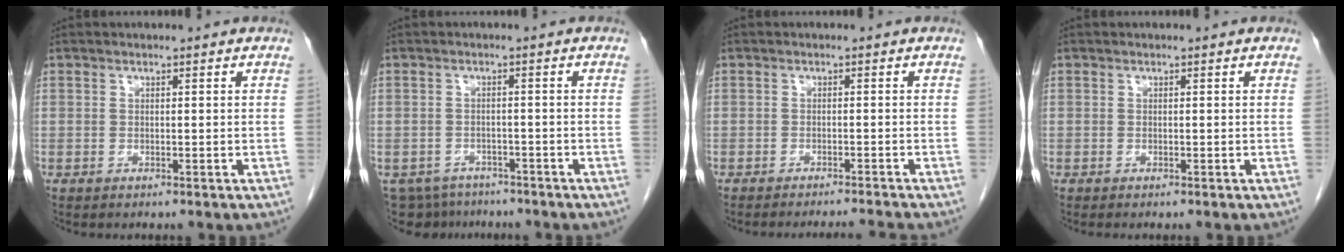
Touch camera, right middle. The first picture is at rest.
{"total": 6.8, "force": [-5.9, 3.4, 0.5], "torque": [-0.008, 0.004, -0.080]}
{"total": 5.2, "force": [-4.9, -1.3, 1.0], "torque": [-0.007, -0.003, -0.066]}
{"total": 0.0}